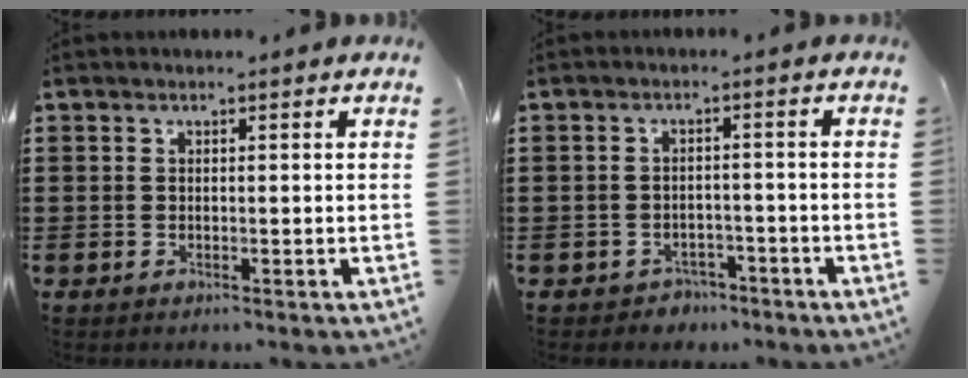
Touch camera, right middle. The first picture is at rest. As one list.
[{"total": 2.2, "force": [-2.0, 0.8, -0.1], "torque": [-0.007, 0.003, -0.046]}]